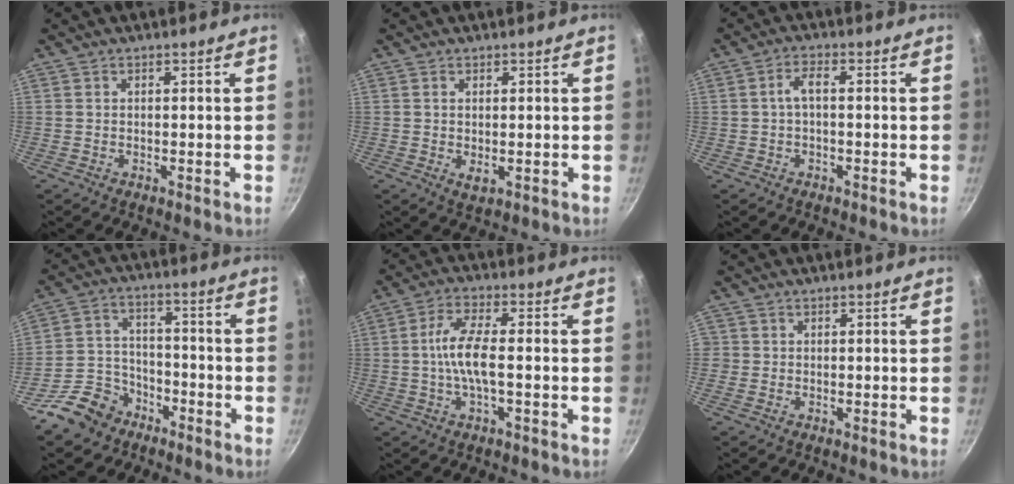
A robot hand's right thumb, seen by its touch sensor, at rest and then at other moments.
{"total": 1.8, "force": [0.2, 0.9, 1.5], "torque": [-0.025, -0.009, 0.006]}
{"total": 3.0, "force": [-0.4, 1.3, 2.7], "torque": [-0.059, 0.018, -0.009]}
{"total": 10.7, "force": [-7.2, 7.3, 3.2], "torque": [-0.040, 0.059, -0.130]}
{"total": 7.3, "force": [-0.7, 2.0, 7.0], "torque": [-0.146, 0.015, -0.021]}
{"total": 1.2, "force": [-0.2, 1.2, 0.2], "torque": [0.003, 0.003, -0.006]}